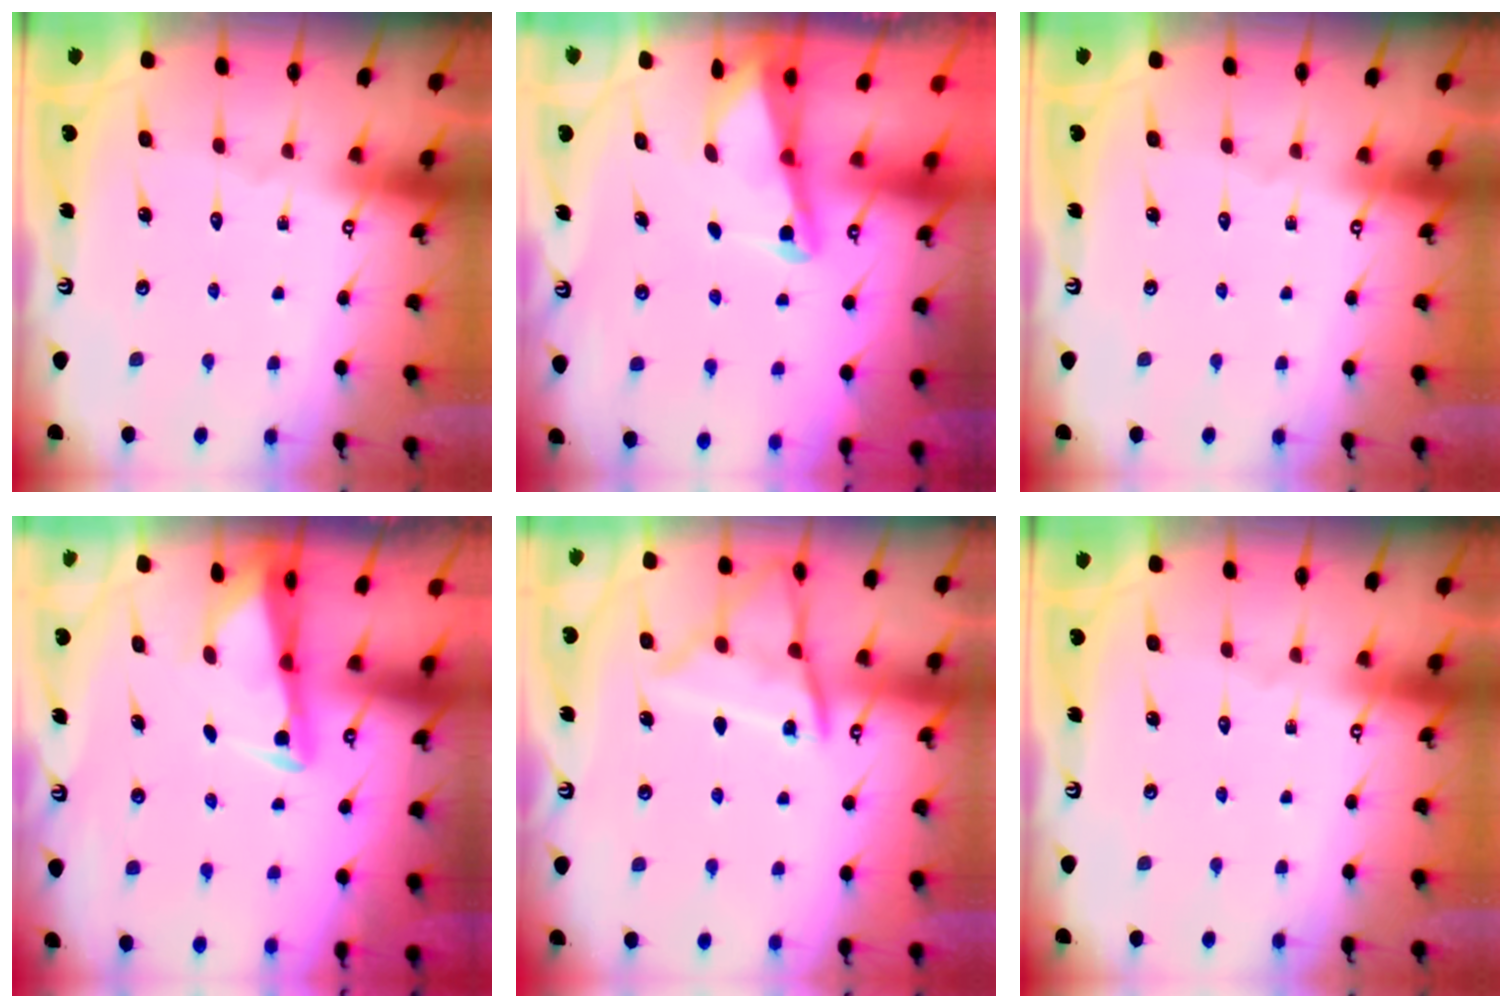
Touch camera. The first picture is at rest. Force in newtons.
{"total": 2.1, "press": 2.1, "slide": 0.3}
{"total": 0.0}
{"total": 2.5, "press": 2.5, "slide": 0.5}
{"total": 12.6, "press": 12.6, "slide": 1.1}
{"total": 0.0}